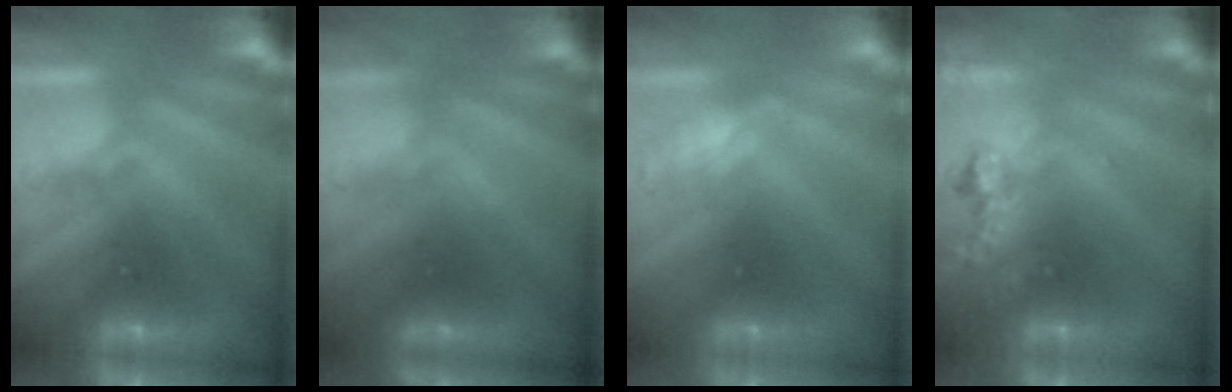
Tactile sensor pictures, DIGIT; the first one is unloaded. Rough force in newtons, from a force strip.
{"total": 2.3}
{"total": 2.4}
{"total": 2.4}